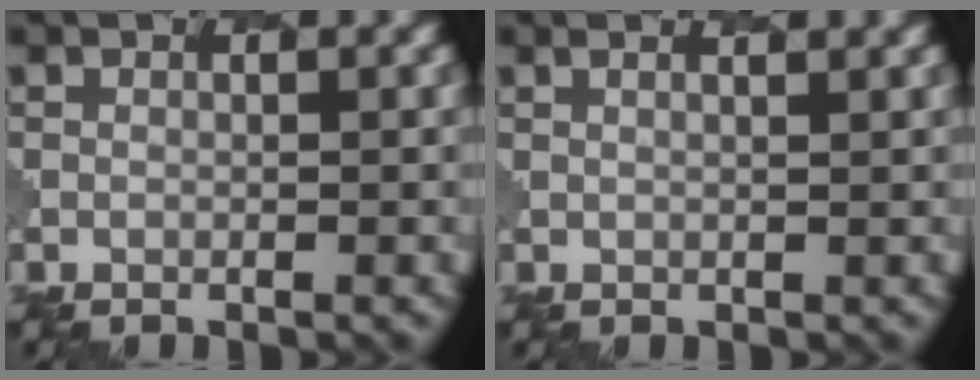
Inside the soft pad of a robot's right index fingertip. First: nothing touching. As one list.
[{"total": 2.3, "force": [1.5, 1.0, 1.5], "torque": [-0.005, 0.005, 0.001]}]